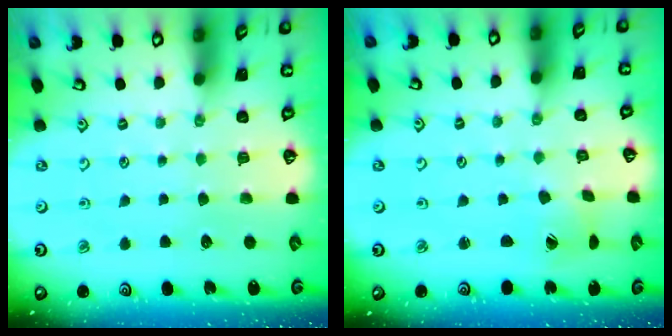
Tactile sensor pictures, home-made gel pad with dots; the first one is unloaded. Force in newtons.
{"total": 2.2, "press": 2.2, "slide": 0.3}